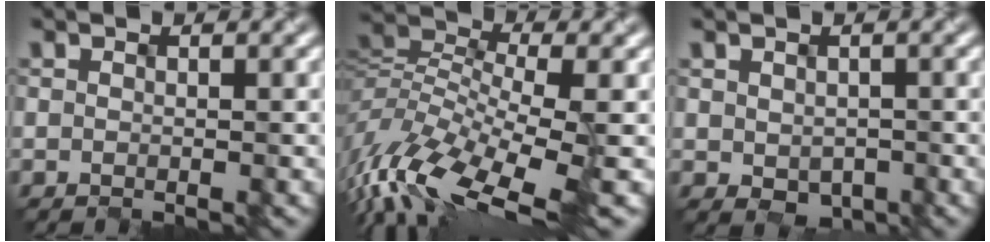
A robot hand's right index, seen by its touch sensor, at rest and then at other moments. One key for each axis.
{"total": 10.0, "fx": -4.4, "fy": 4.2, "fz": 8.0, "tx": -0.161, "ty": 0.002, "tz": -0.088}
{"total": 1.8, "fx": -0.3, "fy": 1.6, "fz": 0.8, "tx": -0.011, "ty": -0.010, "tz": 0.009}